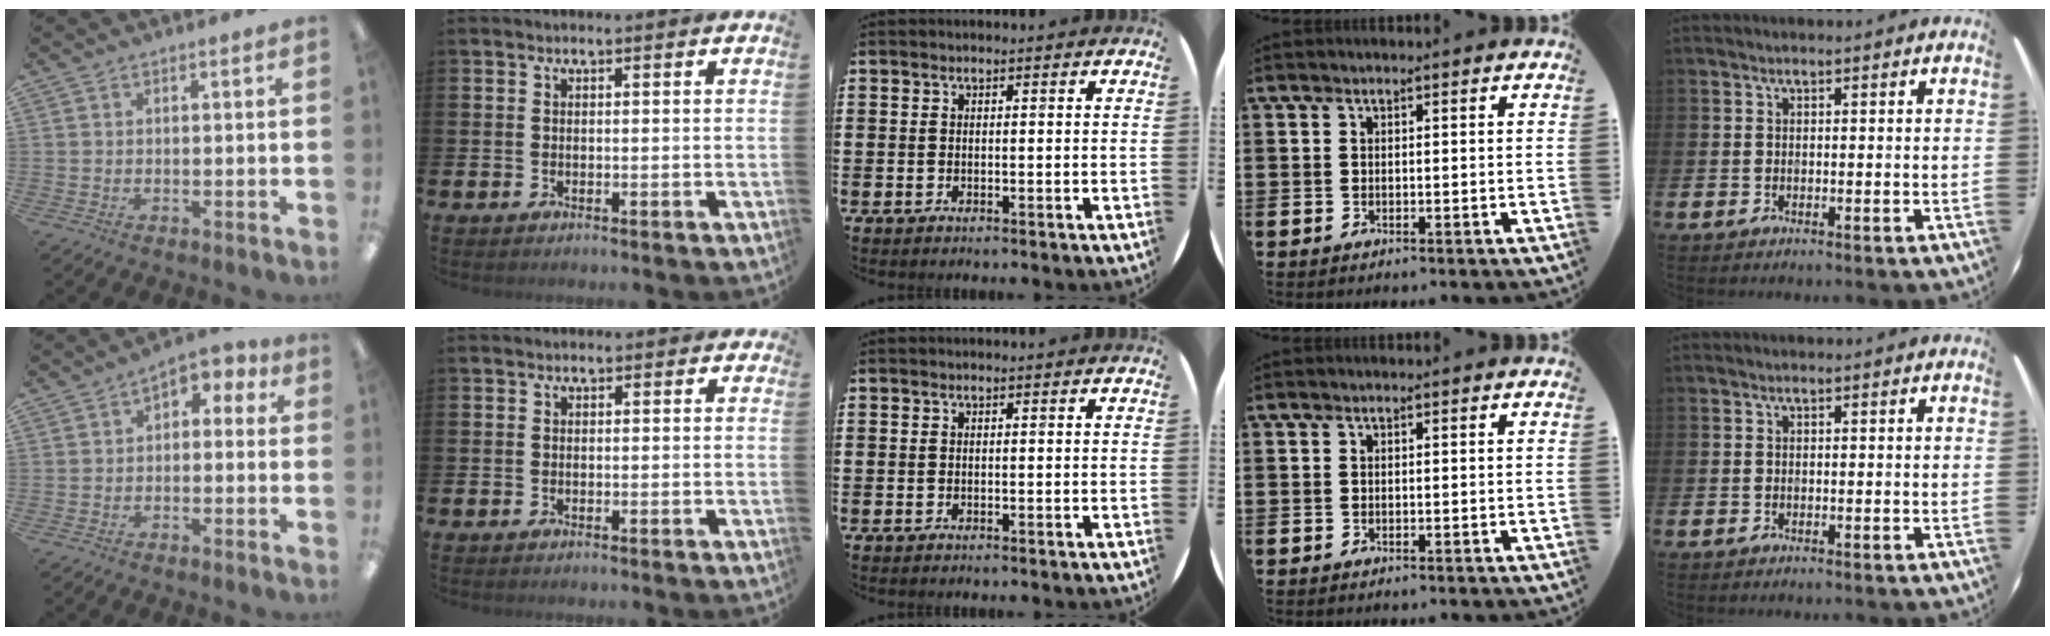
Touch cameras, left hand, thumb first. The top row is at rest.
{"thumb": {"total": 3.8, "force": [0.5, 2.7, 2.7], "torque": [-0.036, 0.000, 0.003]}, "index": {"total": 0.7, "force": [-0.1, 0.6, 0.3], "torque": [-0.002, 0.008, -0.005]}}